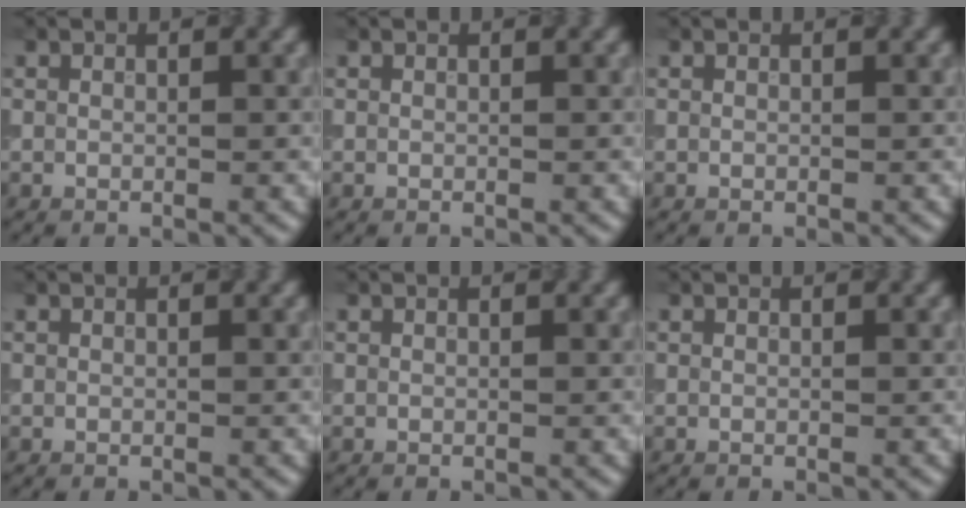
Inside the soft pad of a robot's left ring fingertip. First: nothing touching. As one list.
[{"total": 0.0}, {"total": 0.0}, {"total": 0.0}, {"total": 0.0}, {"total": 0.0}]